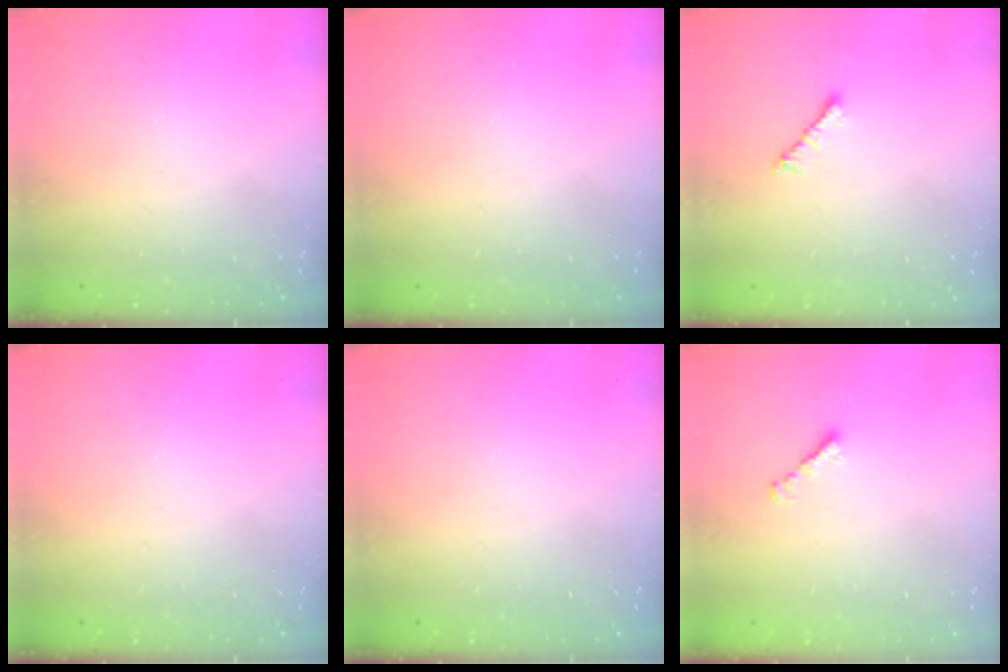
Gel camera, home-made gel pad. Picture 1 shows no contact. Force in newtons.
{"total": 0.0}
{"total": 2.0, "press": 1.9, "slide": 0.6}
{"total": 0.0}
{"total": 0.0}
{"total": 1.0, "press": 0.8, "slide": 0.5}